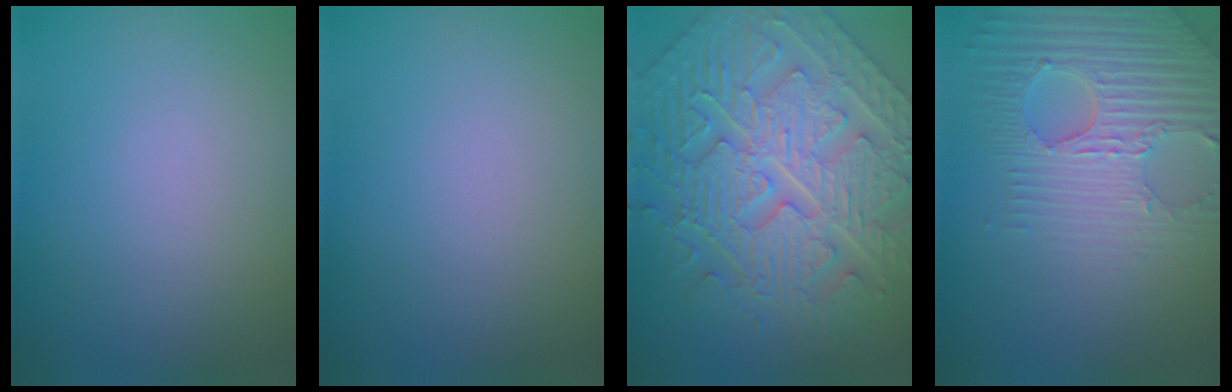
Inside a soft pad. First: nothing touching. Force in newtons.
{"total": 0.0}
{"total": 9.2, "press": 7.5, "slide": 5.4}
{"total": 6.4, "press": 5.0, "slide": 3.9}